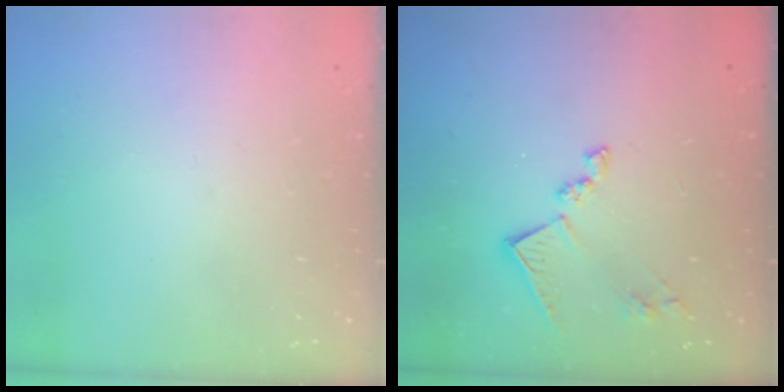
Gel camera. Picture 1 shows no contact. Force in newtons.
{"total": 12.8, "press": 12.8, "slide": 0.8}